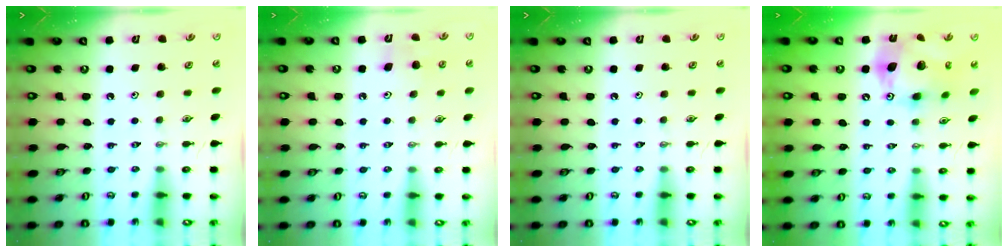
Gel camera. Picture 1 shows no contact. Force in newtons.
{"total": 7.2, "press": 7.1, "slide": 1.3}
{"total": 0.0}
{"total": 15.6, "press": 15.5, "slide": 1.6}